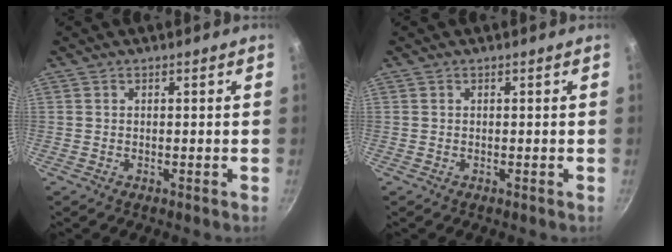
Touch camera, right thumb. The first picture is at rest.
{"total": 0.0}